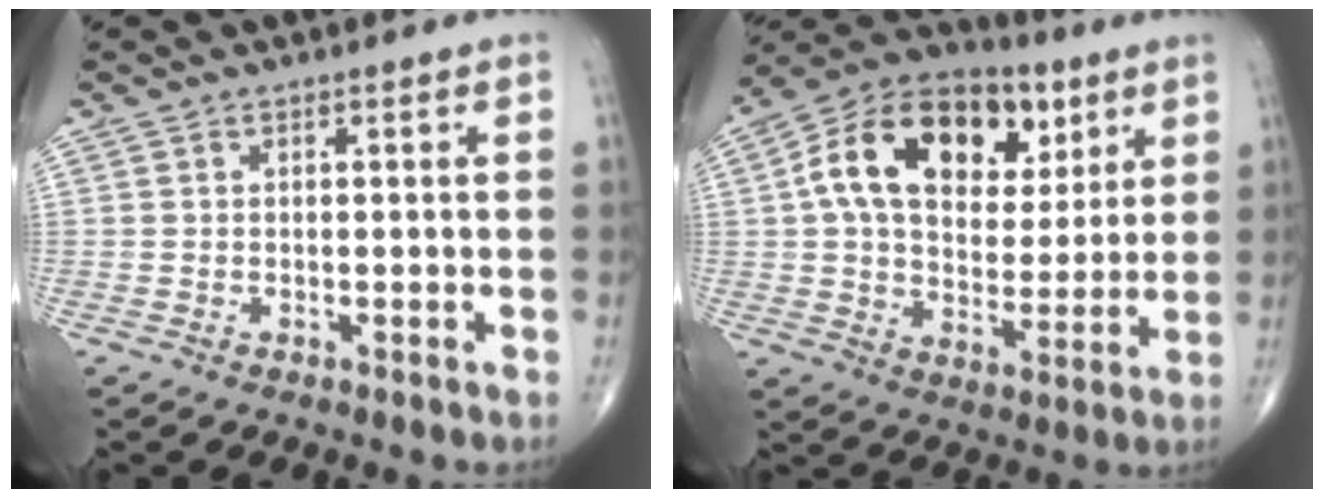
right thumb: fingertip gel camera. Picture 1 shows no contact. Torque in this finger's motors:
{"motor_torque": [1.73, 3.28, 1.78, 0.48, 0.15]}